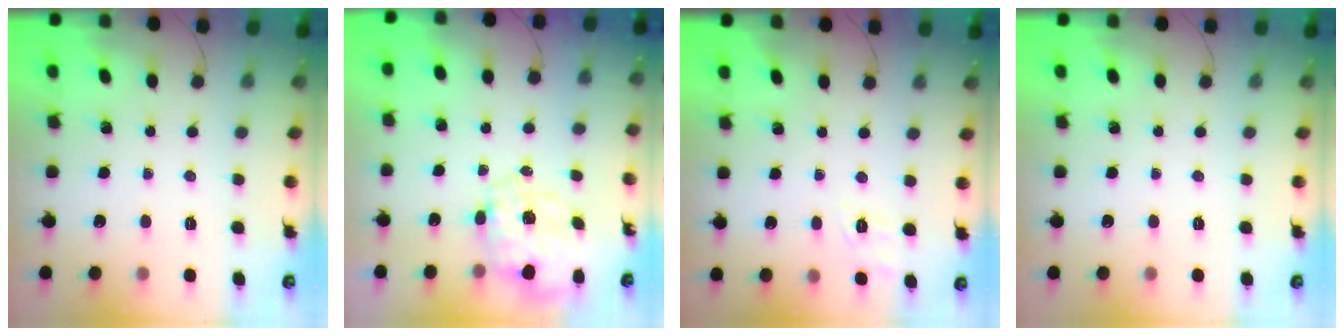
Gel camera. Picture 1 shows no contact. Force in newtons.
{"total": 2.5, "press": 2.3, "slide": 1.0}
{"total": 3.8, "press": 3.2, "slide": 2.1}
{"total": 0.0}